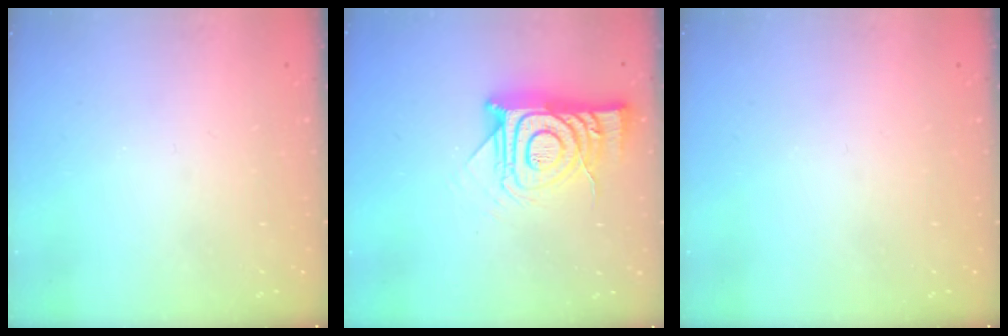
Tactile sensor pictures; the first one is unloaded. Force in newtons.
{"total": 16.1, "press": 16.1, "slide": 1.3}
{"total": 0.0}